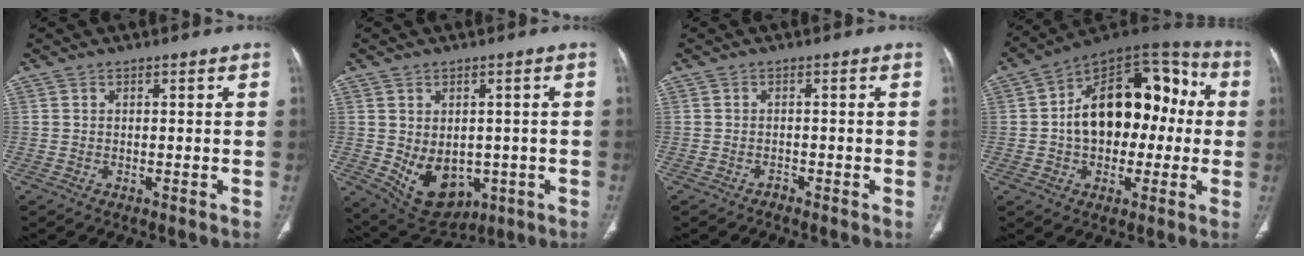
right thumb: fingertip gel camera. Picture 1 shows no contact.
{"total": 11.0, "force": [-2.1, 7.9, 7.4], "torque": [-0.092, -0.004, -0.003]}
{"total": 0.7, "force": [-0.7, 0.3, 0.0], "torque": [0.000, 0.000, -0.015]}
{"total": 21.2, "force": [0.4, 13.6, 16.2], "torque": [-0.209, 0.048, 0.002]}